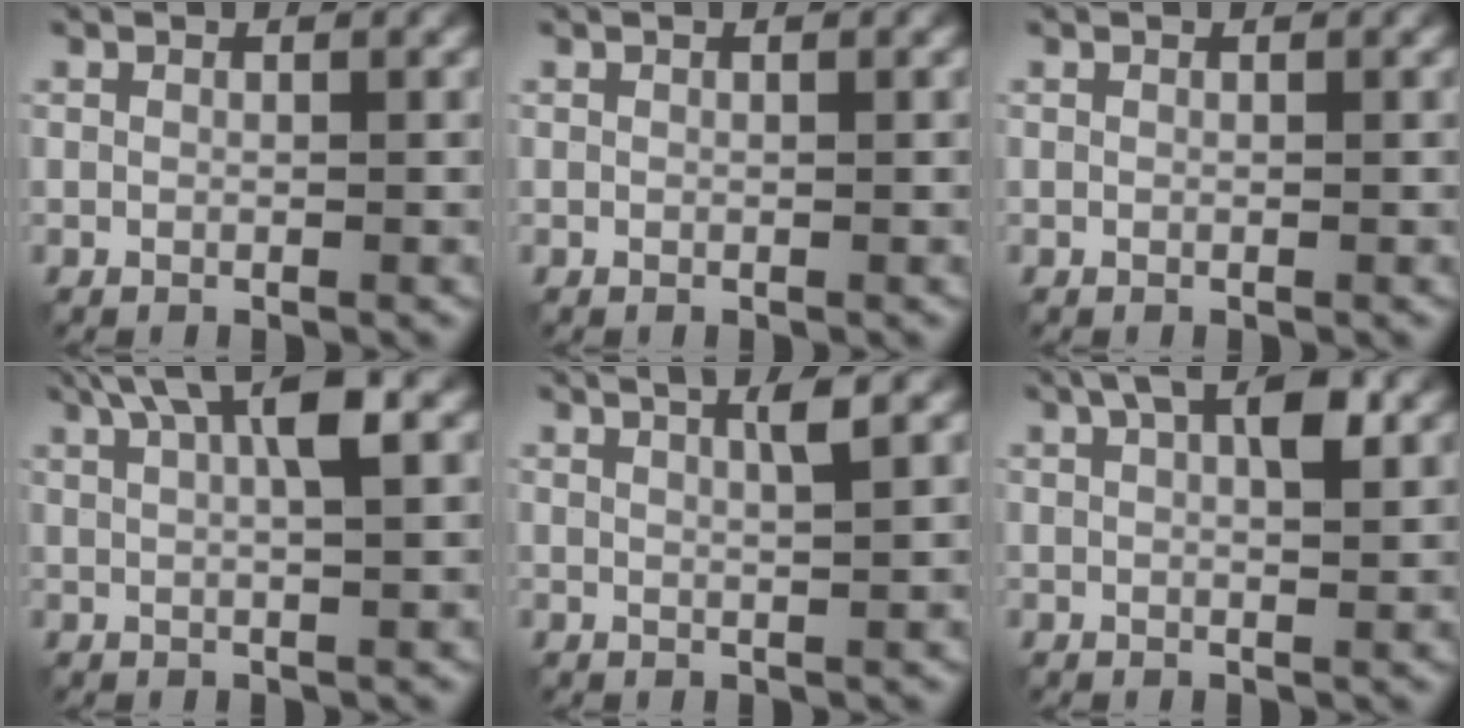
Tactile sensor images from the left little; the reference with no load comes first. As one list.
[{"total": 0.0}, {"total": 0.0}, {"total": 5.4, "force": [2.1, 1.1, 4.8], "torque": [-0.080, 0.014, 0.033]}, {"total": 2.7, "force": [1.3, 0.5, 2.3], "torque": [-0.022, 0.007, 0.013]}, {"total": 4.3, "force": [1.6, 1.4, 3.7], "torque": [-0.062, 0.010, 0.023]}]